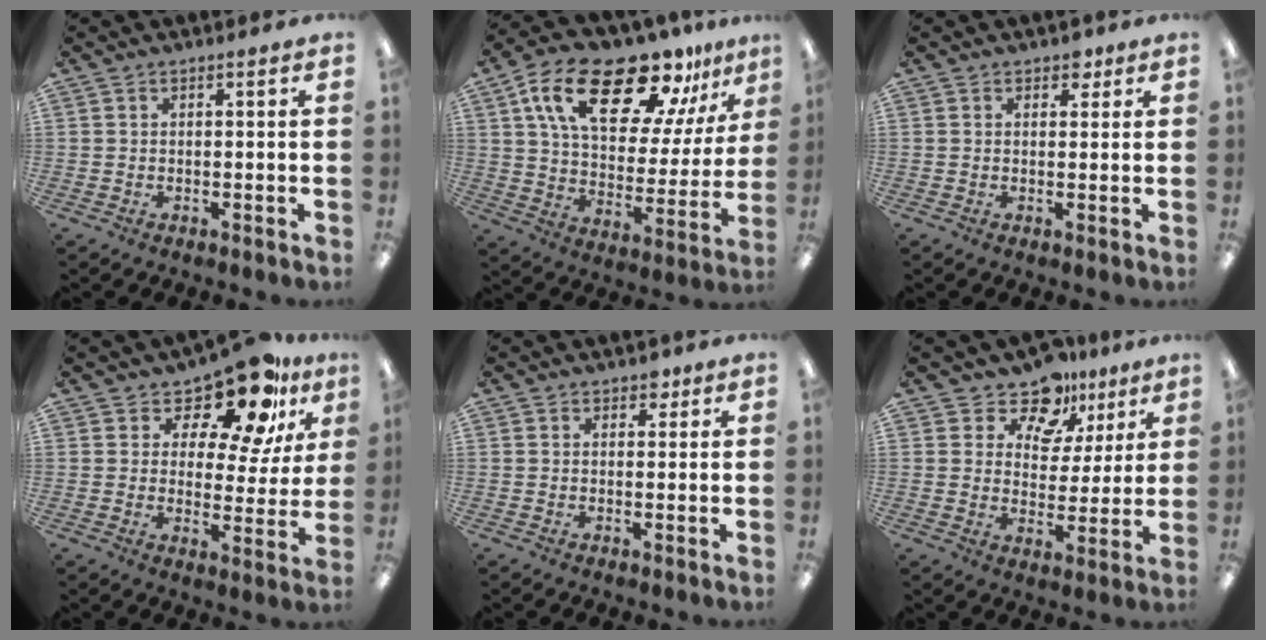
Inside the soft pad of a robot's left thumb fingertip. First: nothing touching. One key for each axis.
{"total": 23.1, "fx": 15.4, "fy": 9.8, "fz": 14.1, "tx": -0.235, "ty": -0.085, "tz": 0.262}
{"total": 2.8, "fx": 1.8, "fy": 1.9, "fz": 1.1, "tx": 0.000, "ty": -0.006, "tz": 0.029}
{"total": 14.1, "fx": 11.2, "fy": 5.3, "fz": 6.8, "tx": -0.115, "ty": -0.084, "tz": 0.194}
{"total": 2.4, "fx": 1.5, "fy": 1.6, "fz": 0.8, "tx": -0.002, "ty": -0.003, "tz": 0.025}
{"total": 11.8, "fx": 8.8, "fy": 7.0, "fz": 3.5, "tx": -0.068, "ty": -0.059, "tz": 0.162}